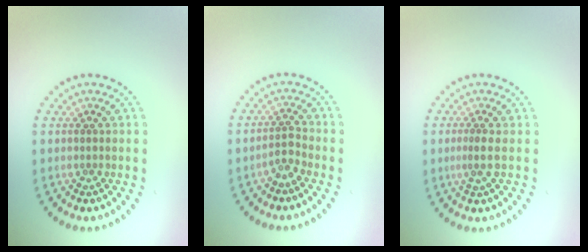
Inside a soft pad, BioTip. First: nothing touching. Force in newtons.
{"total": 1.8, "press": 1.2, "slide": 1.3}
{"total": 1.6, "press": 1.0, "slide": 1.2}